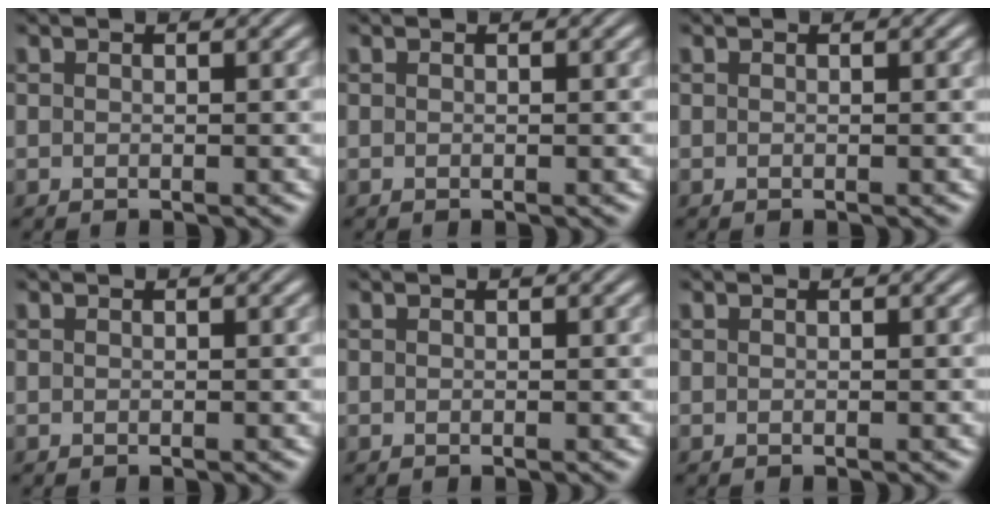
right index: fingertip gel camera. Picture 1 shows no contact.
{"total": 0.0}
{"total": 0.0}
{"total": 0.0}
{"total": 0.0}
{"total": 0.0}